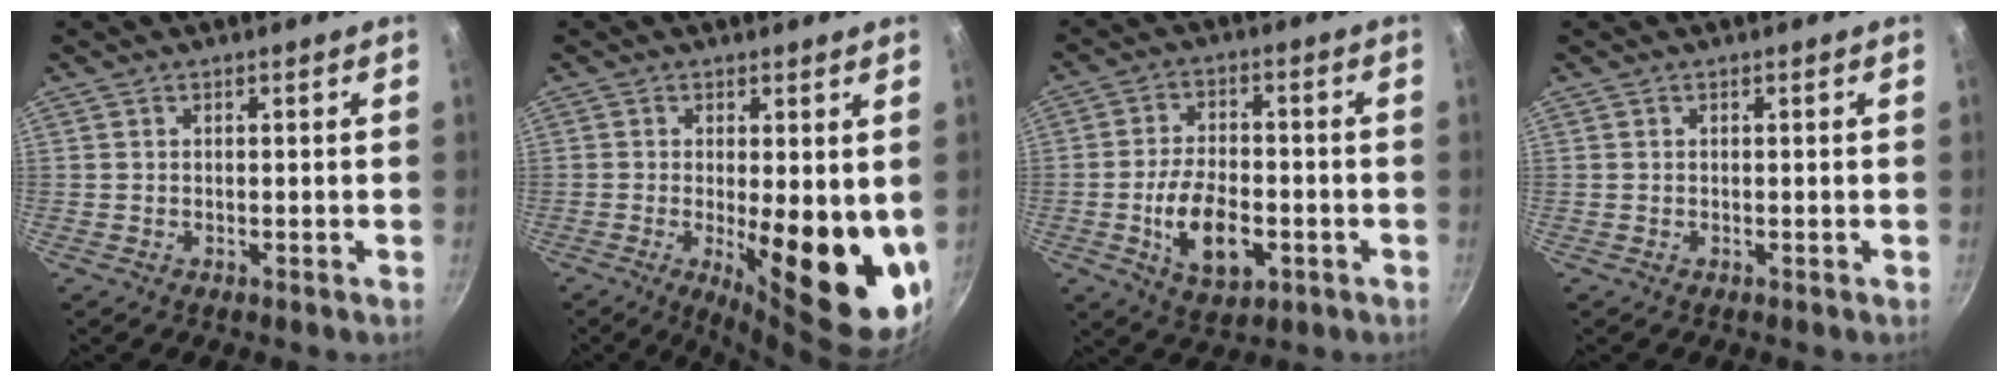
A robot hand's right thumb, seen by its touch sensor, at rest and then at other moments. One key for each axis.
{"total": 16.5, "fx": -1.5, "fy": 5.3, "fz": 15.5, "tx": -0.183, "ty": -0.032, "tz": -0.008}
{"total": 11.7, "fx": -3.4, "fy": 6.5, "fz": 9.2, "tx": -0.146, "ty": 0.013, "tz": -0.052}
{"total": 0.0}